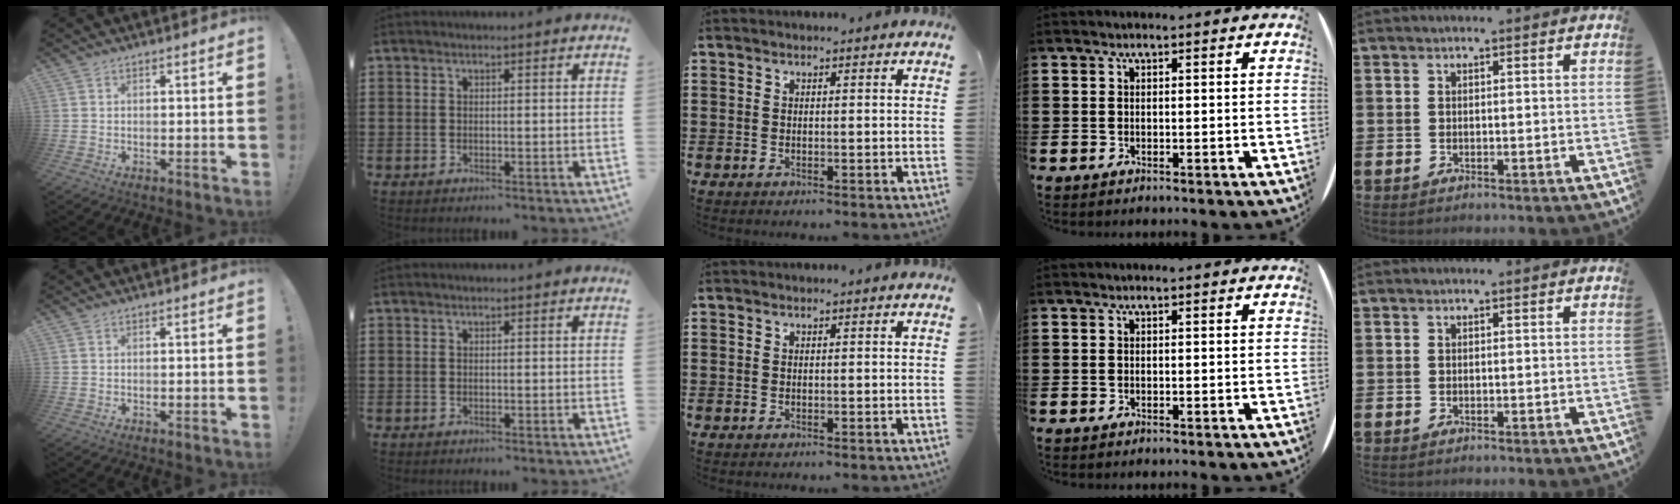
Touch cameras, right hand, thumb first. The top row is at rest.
{}